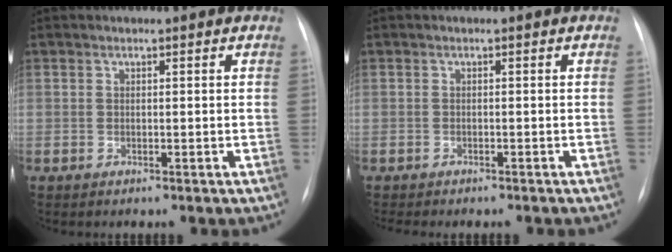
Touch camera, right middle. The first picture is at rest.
{"total": 4.6, "force": [-4.0, 1.0, 2.1], "torque": [-0.026, -0.007, -0.044]}